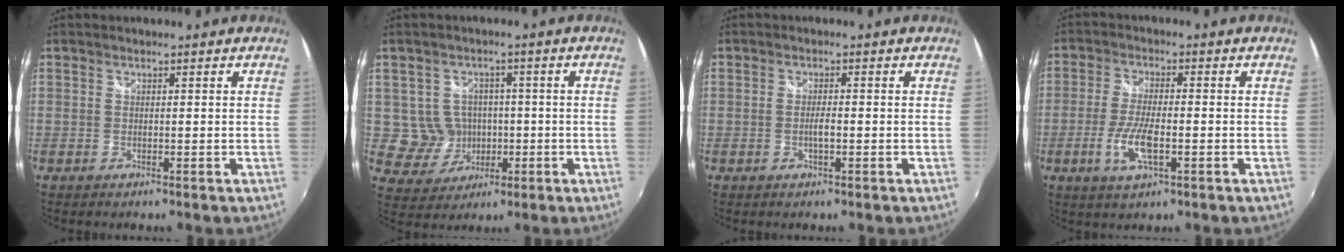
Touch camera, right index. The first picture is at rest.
{"total": 7.2, "force": [-0.5, 7.1, 1.3], "torque": [-0.043, 0.017, 0.010]}
{"total": 1.7, "force": [-0.4, 0.4, 1.6], "torque": [-0.031, 0.002, -0.006]}
{"total": 7.2, "force": [-2.2, 2.2, 6.4], "torque": [-0.138, -0.006, -0.042]}